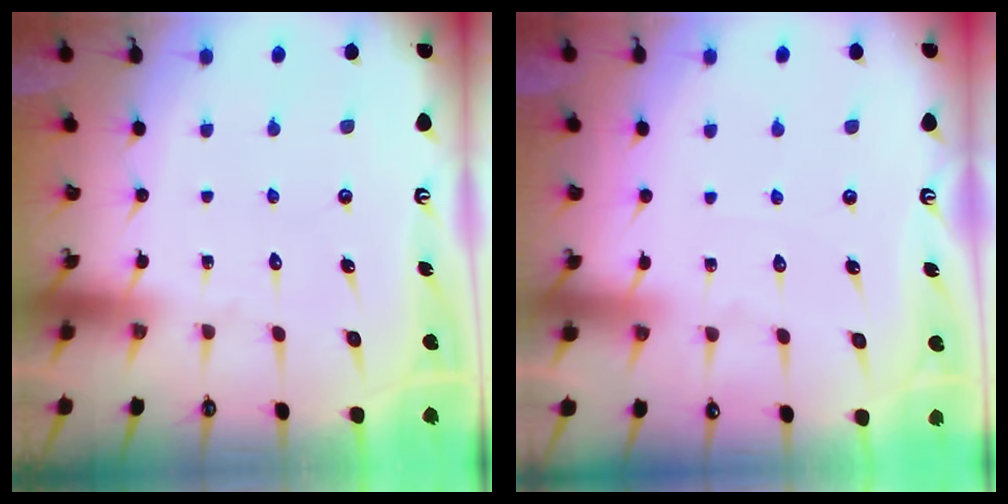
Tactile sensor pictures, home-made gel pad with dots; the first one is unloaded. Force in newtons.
{"total": 2.9, "press": 2.8, "slide": 0.5}